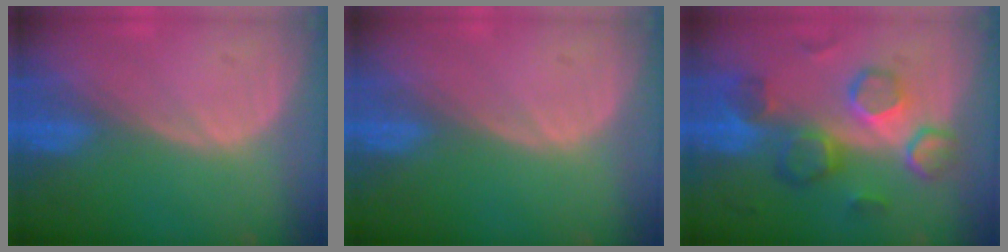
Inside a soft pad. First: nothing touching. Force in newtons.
{"total": 0.0}
{"total": 9.7, "press": 8.9, "slide": 3.8}